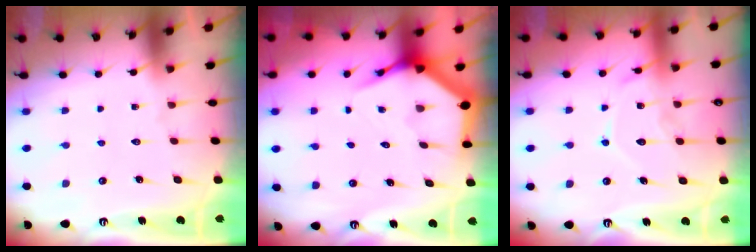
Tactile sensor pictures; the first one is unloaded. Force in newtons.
{"total": 4.1, "press": 4.1, "slide": 0.4}
{"total": 12.8, "press": 12.8, "slide": 1.0}